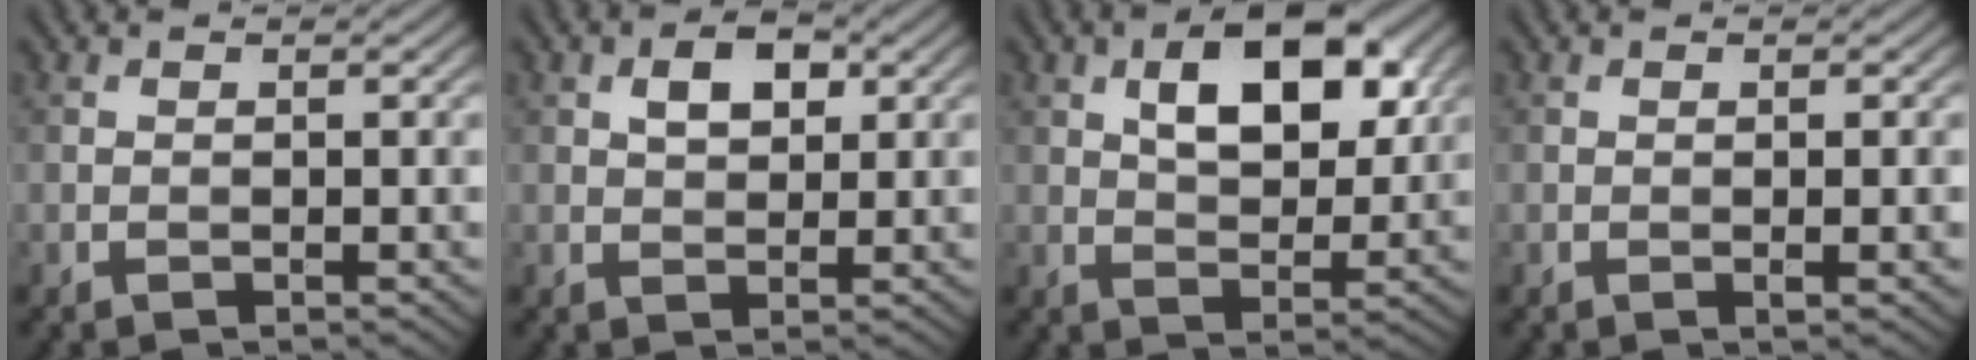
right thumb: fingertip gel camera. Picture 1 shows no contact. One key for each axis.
{"total": 3.7, "fx": 1.3, "fy": 2.2, "fz": 2.7, "tx": -0.048, "ty": 0.004, "tz": 0.022}
{"total": 9.4, "fx": 3.3, "fy": 4.9, "fz": 7.2, "tx": -0.113, "ty": 0.005, "tz": 0.052}
{"total": 1.1, "fx": -0.2, "fy": 0.1, "fz": 1.1, "tx": -0.020, "ty": -0.002, "tz": -0.004}